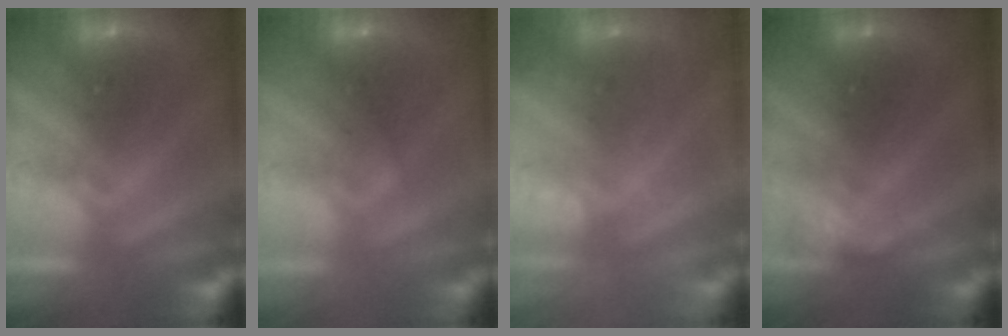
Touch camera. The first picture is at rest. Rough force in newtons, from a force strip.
{"total": 2.3}
{"total": 2.3}
{"total": 2.7}